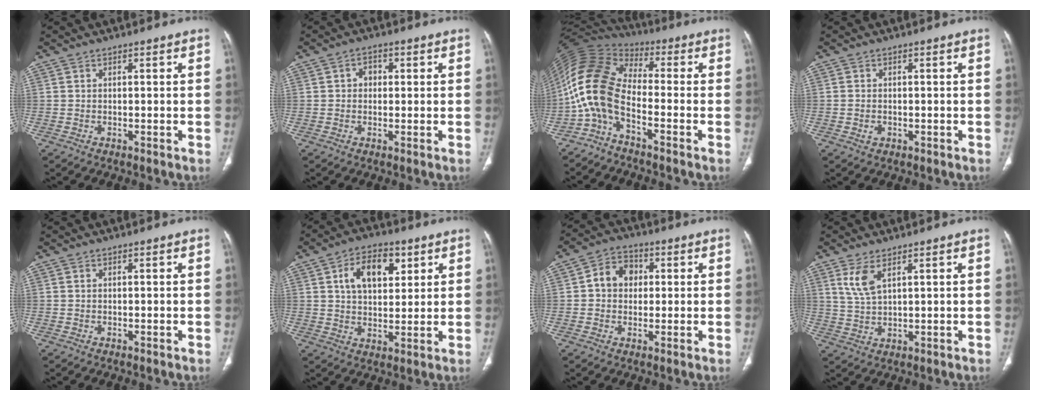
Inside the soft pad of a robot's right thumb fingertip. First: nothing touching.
{"total": 2.8, "force": [0.5, 2.3, 1.6], "torque": [-0.010, 0.007, 0.004]}
{"total": 12.0, "force": [-4.1, 6.0, 9.5], "torque": [-0.207, 0.063, -0.096]}
{"total": 1.5, "force": [-0.4, 1.2, 0.8], "torque": [-0.014, 0.004, -0.004]}
{"total": 0.0}
{"total": 10.9, "force": [4.2, 6.6, 7.7], "torque": [-0.095, -0.007, 0.069]}
{"total": 7.2, "force": [1.0, 5.9, 3.9], "torque": [-0.041, 0.013, 0.009]}
{"total": 4.8, "force": [2.6, 1.7, 3.7], "torque": [-0.081, -0.011, 0.065]}